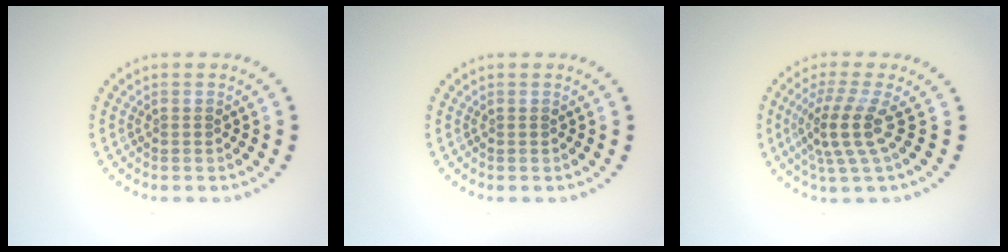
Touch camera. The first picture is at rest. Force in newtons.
{"total": 0.0}
{"total": 3.8, "press": 2.7, "slide": 2.7}